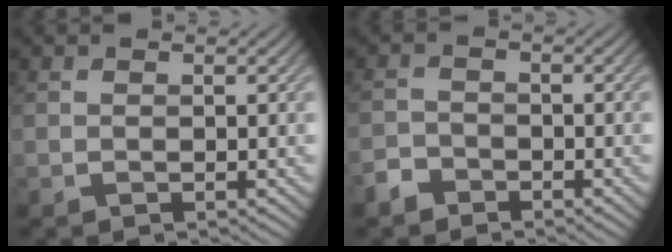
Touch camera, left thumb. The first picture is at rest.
{"total": 2.4, "force": [-2.0, 1.3, 0.5], "torque": [-0.010, 0.001, -0.048]}